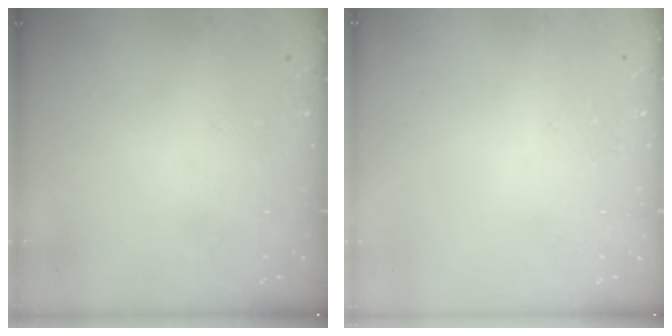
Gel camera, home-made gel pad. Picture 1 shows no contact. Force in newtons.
{"total": 2.6, "press": 2.6, "slide": 0.2}